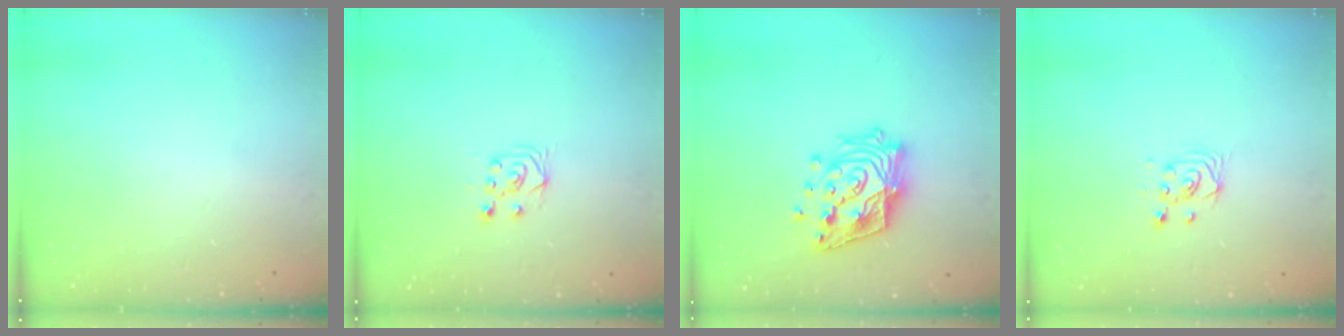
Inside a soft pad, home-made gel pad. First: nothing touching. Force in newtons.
{"total": 6.3, "press": 6.3, "slide": 0.7}
{"total": 18.8, "press": 18.7, "slide": 1.6}
{"total": 3.2, "press": 3.2, "slide": 0.6}